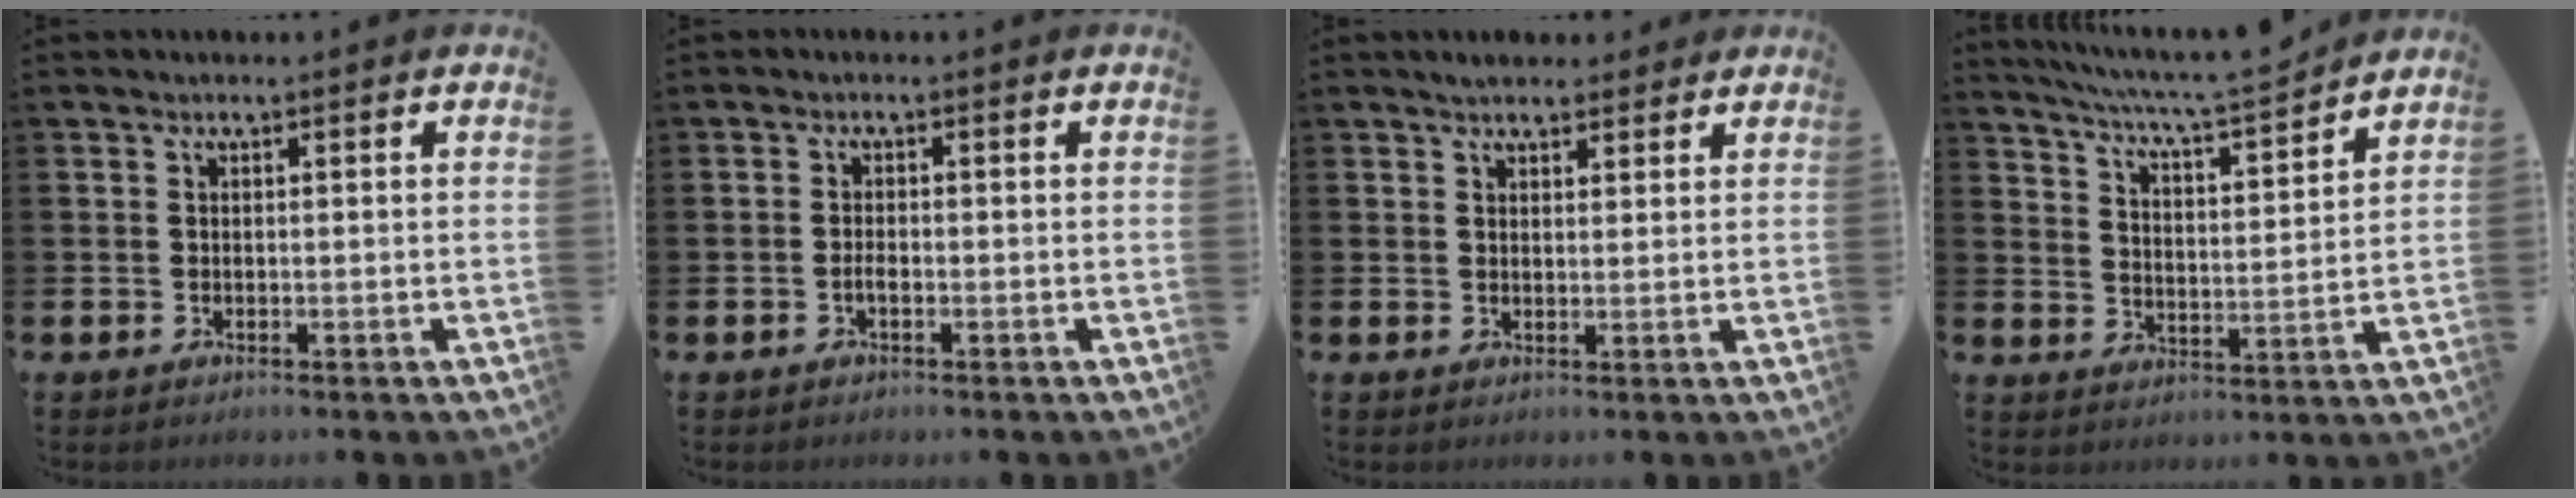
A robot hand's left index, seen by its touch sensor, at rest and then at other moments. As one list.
[{"total": 1.2, "force": [-0.6, 0.4, 0.9], "torque": [-0.017, -0.002, -0.012]}, {"total": 2.8, "force": [2.7, 0.9, 0.2], "torque": [0.000, -0.007, 0.047]}, {"total": 6.5, "force": [6.1, 0.0, 2.0], "torque": [-0.067, -0.050, 0.103]}]